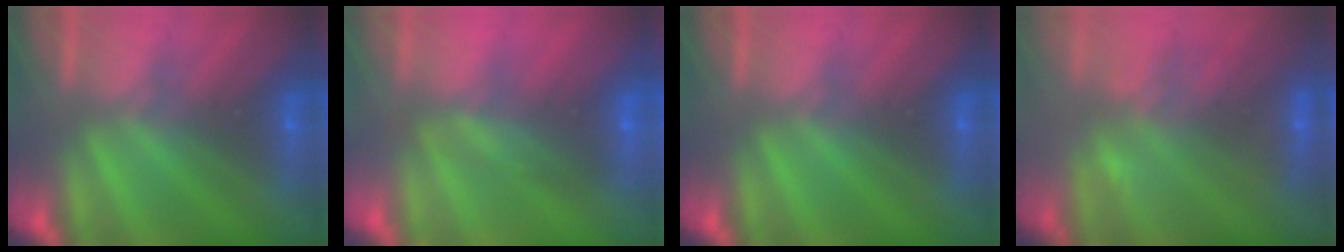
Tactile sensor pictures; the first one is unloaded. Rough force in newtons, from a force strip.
{"total": 1.7}
{"total": 0.0}
{"total": 3.2}